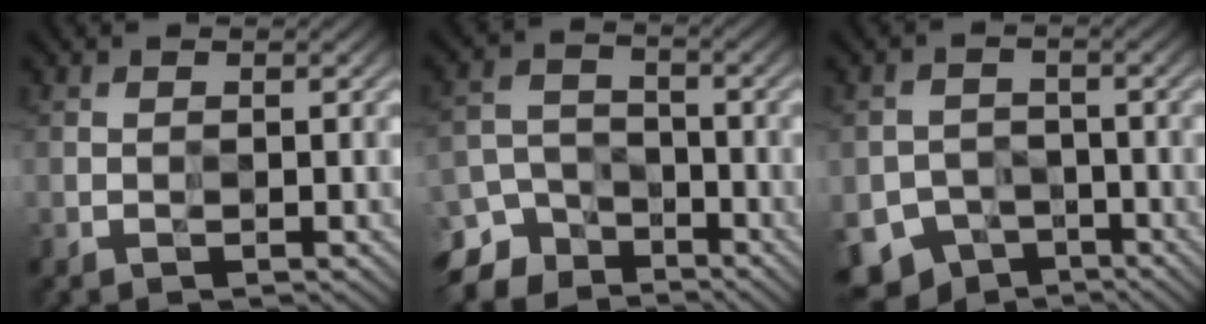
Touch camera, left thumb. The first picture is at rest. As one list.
[{"total": 8.8, "force": [-6.5, 5.5, 2.2], "torque": [-0.049, -0.013, -0.121]}, {"total": 8.4, "force": [-5.4, 5.9, 2.6], "torque": [-0.046, -0.017, -0.088]}]